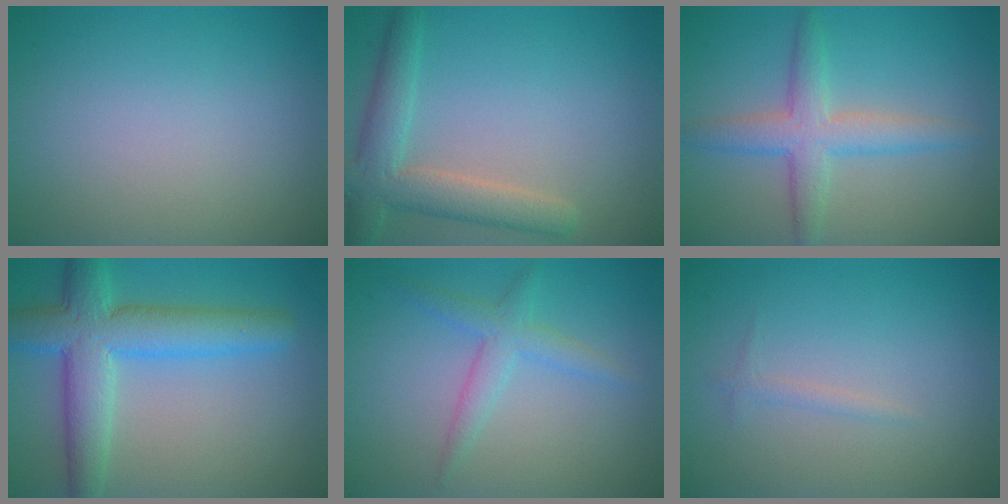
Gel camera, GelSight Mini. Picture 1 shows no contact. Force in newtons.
{"total": 4.6, "press": 4.6, "slide": 0.6}
{"total": 4.0, "press": 4.0, "slide": 0.1}
{"total": 7.3, "press": 7.3, "slide": 0.3}
{"total": 2.4, "press": 2.4, "slide": 0.1}
{"total": 0.7, "press": 0.7, "slide": 0.1}